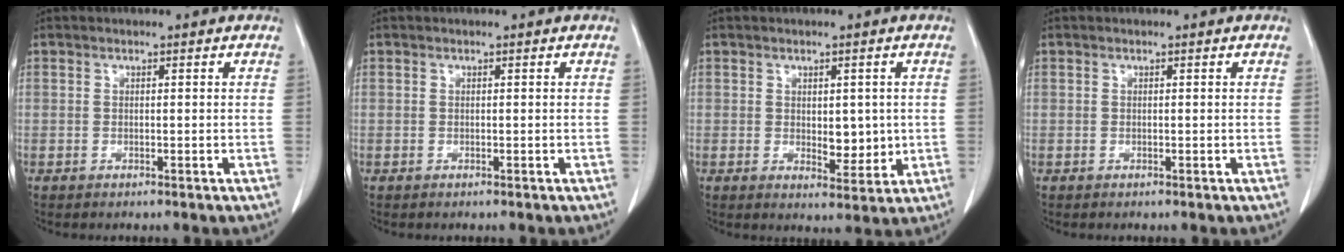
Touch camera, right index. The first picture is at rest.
{"total": 0.0}
{"total": 4.5, "force": [0.2, 2.4, 3.8], "torque": [-0.049, -0.008, 0.015]}
{"total": 0.0}